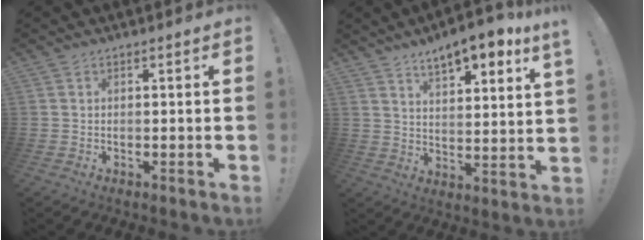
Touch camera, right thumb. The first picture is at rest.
{"total": 9.5, "force": [7.4, 1.3, 5.9], "torque": [-0.097, -0.041, 0.124]}